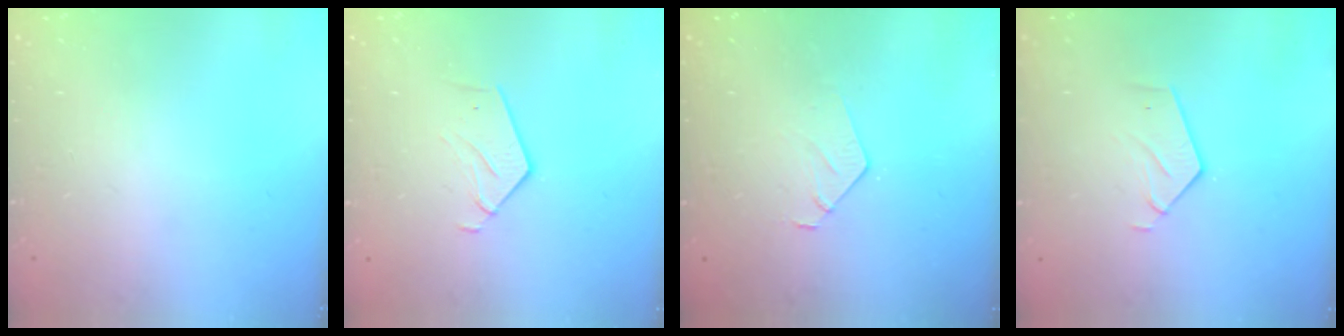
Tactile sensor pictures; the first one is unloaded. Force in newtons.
{"total": 3.9, "press": 3.9, "slide": 0.2}
{"total": 6.0, "press": 6.0, "slide": 0.5}
{"total": 3.5, "press": 3.5, "slide": 0.3}